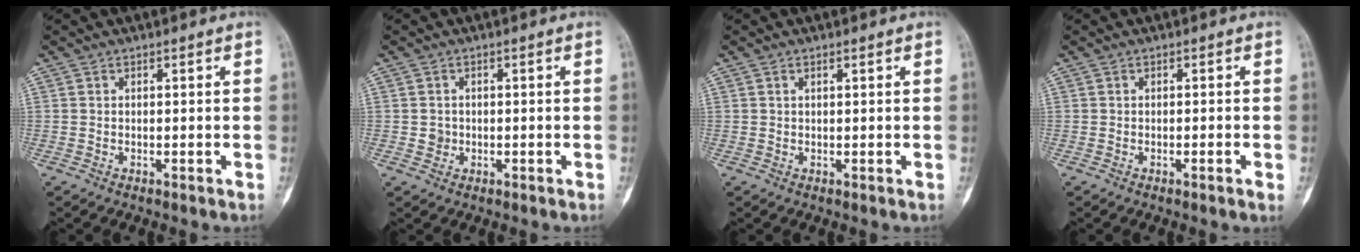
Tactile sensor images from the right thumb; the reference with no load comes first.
{"total": 1.8, "force": [-0.2, 1.7, 0.6], "torque": [0.004, 0.006, -0.003]}
{"total": 0.7, "force": [0.4, 0.3, 0.5], "torque": [-0.004, 0.000, 0.006]}
{"total": 1.2, "force": [-0.5, 0.2, 1.1], "torque": [-0.015, 0.001, -0.006]}